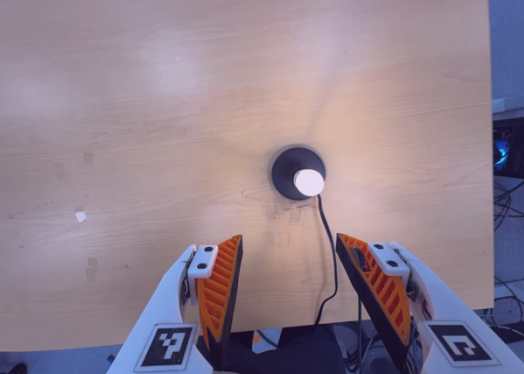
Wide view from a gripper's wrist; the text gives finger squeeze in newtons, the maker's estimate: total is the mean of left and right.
{"total": 0.0}